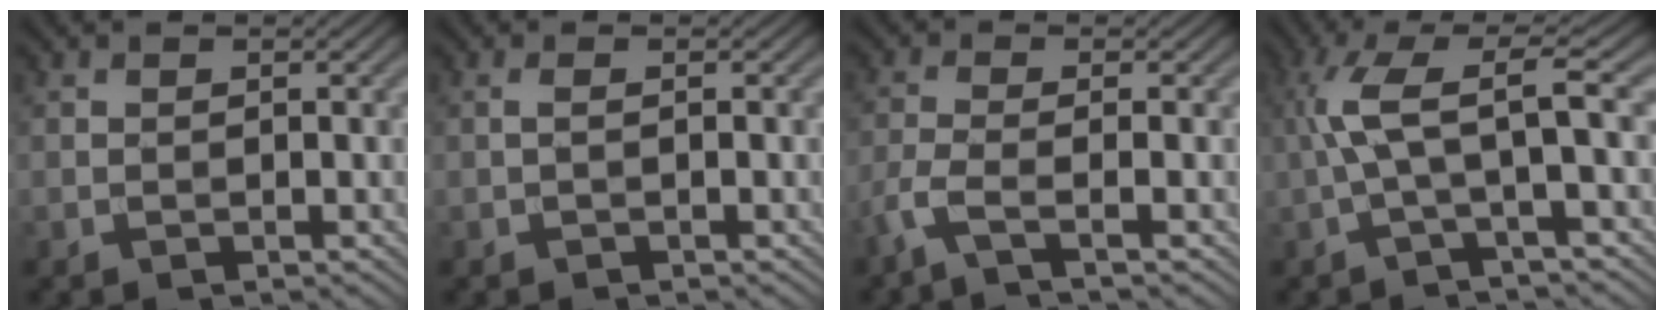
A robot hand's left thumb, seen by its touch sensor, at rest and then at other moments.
{"total": 0.9, "force": [-0.1, 0.1, 0.9], "torque": [-0.017, 0.003, -0.004]}
{"total": 3.5, "force": [-2.1, 0.5, 2.8], "torque": [-0.060, -0.002, -0.063]}
{"total": 6.7, "force": [-0.2, 0.7, 6.7], "torque": [-0.141, 0.022, -0.013]}